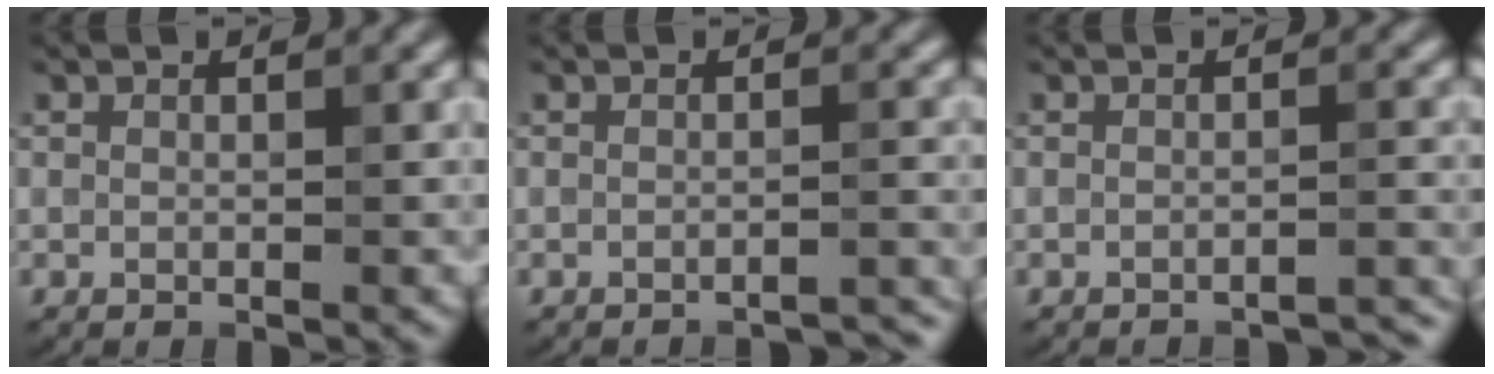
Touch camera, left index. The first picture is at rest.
{"total": 2.9, "force": [-2.7, 0.3, 0.9], "torque": [0.002, 0.007, -0.036]}
{"total": 2.9, "force": [-2.7, 0.3, 0.9], "torque": [0.003, 0.007, -0.035]}